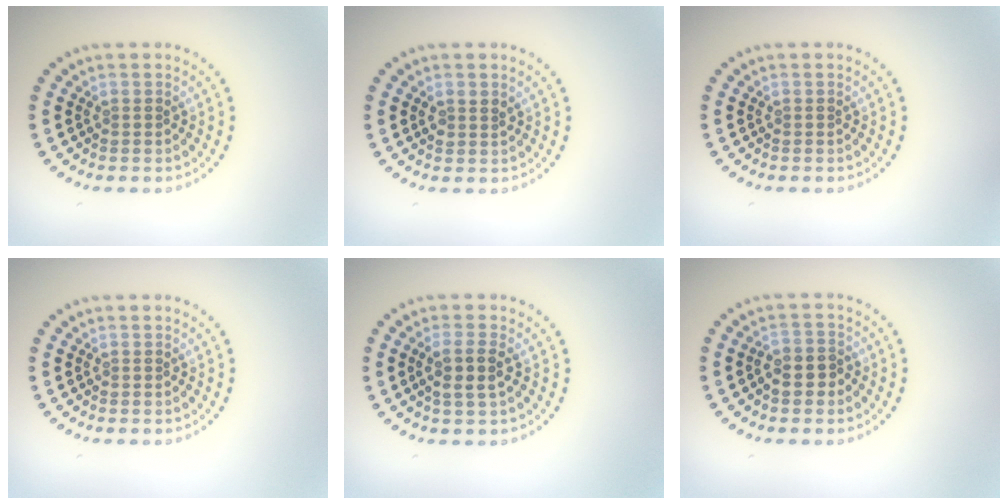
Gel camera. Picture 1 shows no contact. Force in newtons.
{"total": 1.2, "press": 1.1, "slide": 0.6}
{"total": 0.0}
{"total": 0.0}
{"total": 2.4, "press": 2.2, "slide": 0.9}
{"total": 2.3, "press": 2.1, "slide": 0.9}